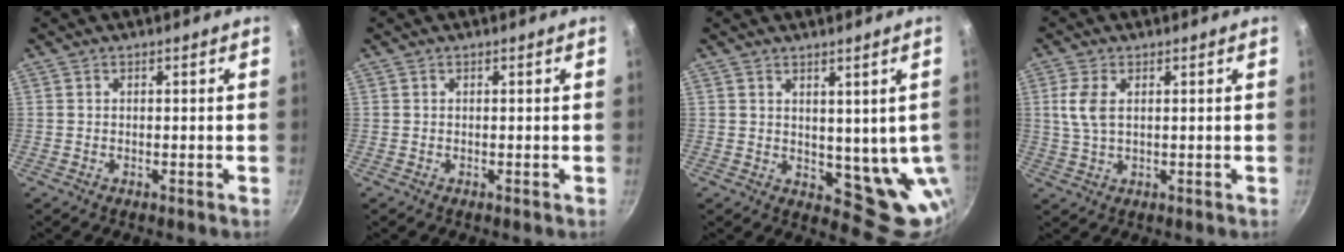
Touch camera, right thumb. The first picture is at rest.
{"total": 0.0}
{"total": 11.2, "force": [0.8, 6.0, 9.4], "torque": [-0.091, -0.020, 0.030]}
{"total": 5.0, "force": [1.2, 2.6, 4.0], "torque": [-0.088, 0.000, 0.025]}